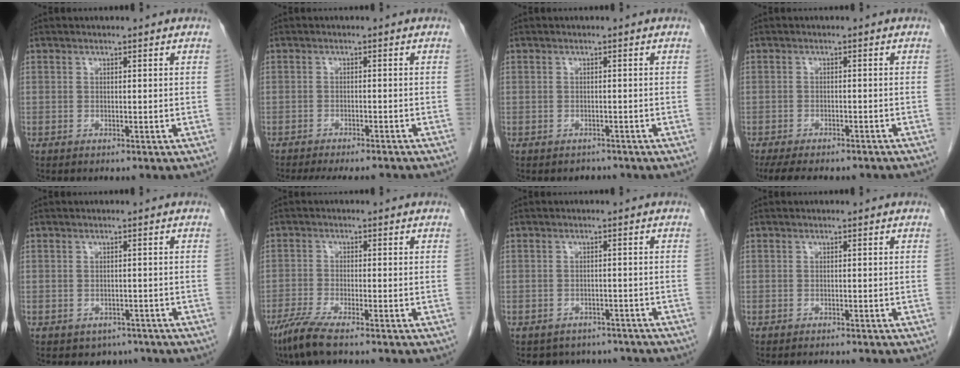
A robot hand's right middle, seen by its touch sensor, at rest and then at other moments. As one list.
[{"total": 9.6, "force": [-8.5, 2.0, 3.8], "torque": [-0.051, -0.009, -0.112]}, {"total": 1.3, "force": [-1.1, 0.7, -0.2], "torque": [-0.002, 0.000, -0.019]}, {"total": 12.5, "force": [-10.4, 3.7, 5.7], "torque": [-0.098, -0.012, -0.134]}, {"total": 2.6, "force": [-1.9, 1.8, 0.3], "torque": [0.000, 0.006, -0.022]}, {"total": 4.8, "force": [-3.6, -0.1, 3.2], "torque": [-0.068, -0.014, -0.072]}, {"total": 6.9, "force": [-5.9, 3.5, 0.6], "torque": [0.001, 0.013, -0.066]}, {"total": 0.7, "force": [-0.7, -0.1, 0.1], "torque": [-0.005, -0.003, -0.009]}]